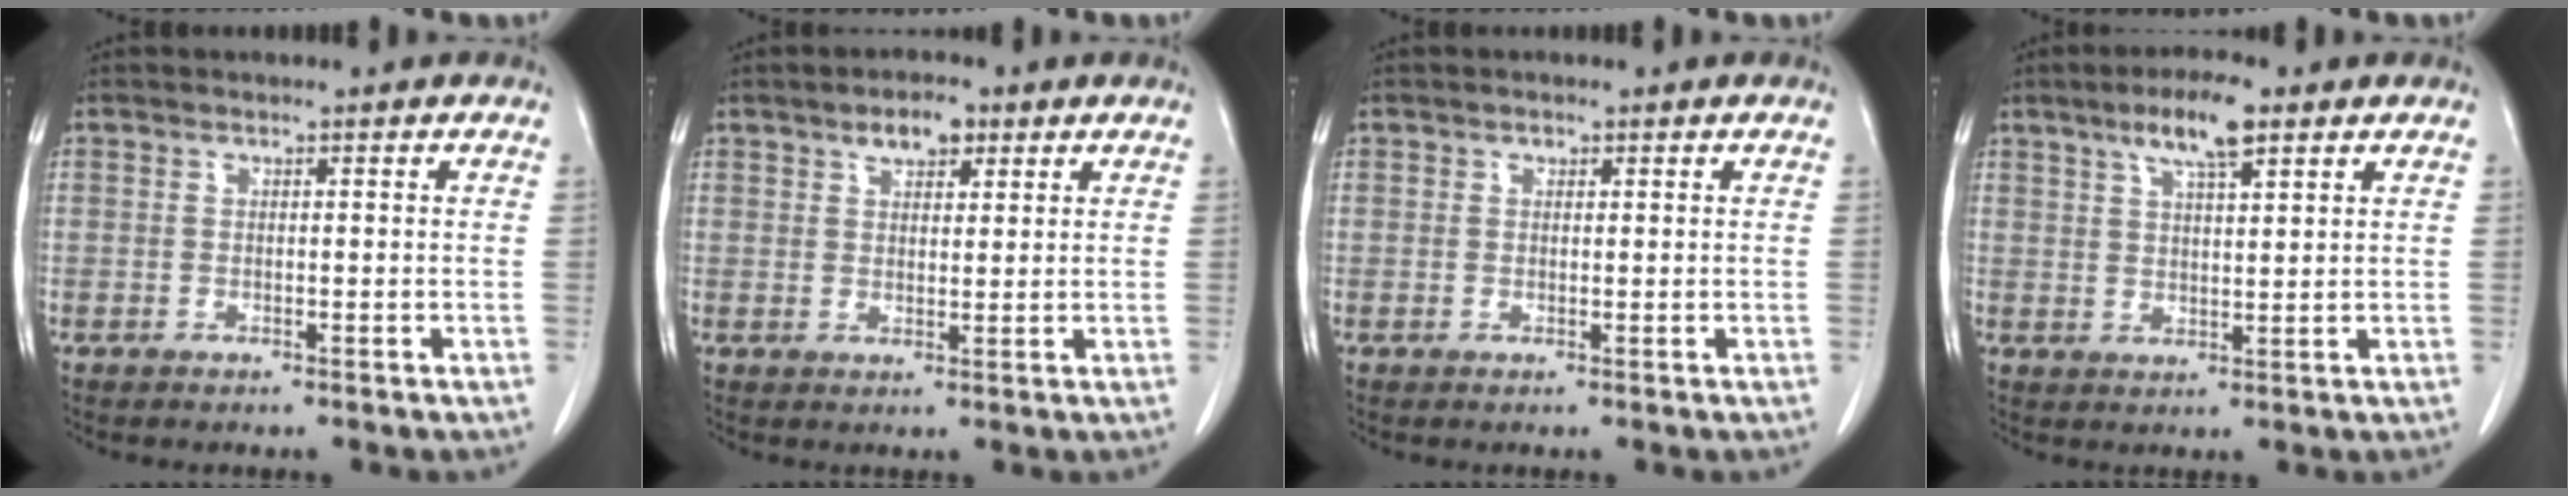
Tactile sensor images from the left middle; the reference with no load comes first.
{"total": 3.9, "force": [2.4, 1.8, 2.5], "torque": [-0.045, 0.006, 0.040]}
{"total": 0.6, "force": [0.4, 0.5, 0.3], "torque": [-0.005, -0.002, 0.004]}
{"total": 6.8, "force": [4.2, 1.2, 5.2], "torque": [-0.101, 0.008, 0.072]}